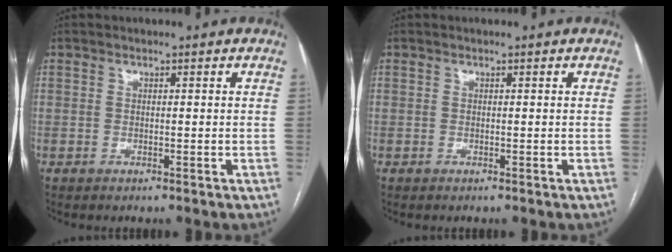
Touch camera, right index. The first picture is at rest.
{"total": 0.0}